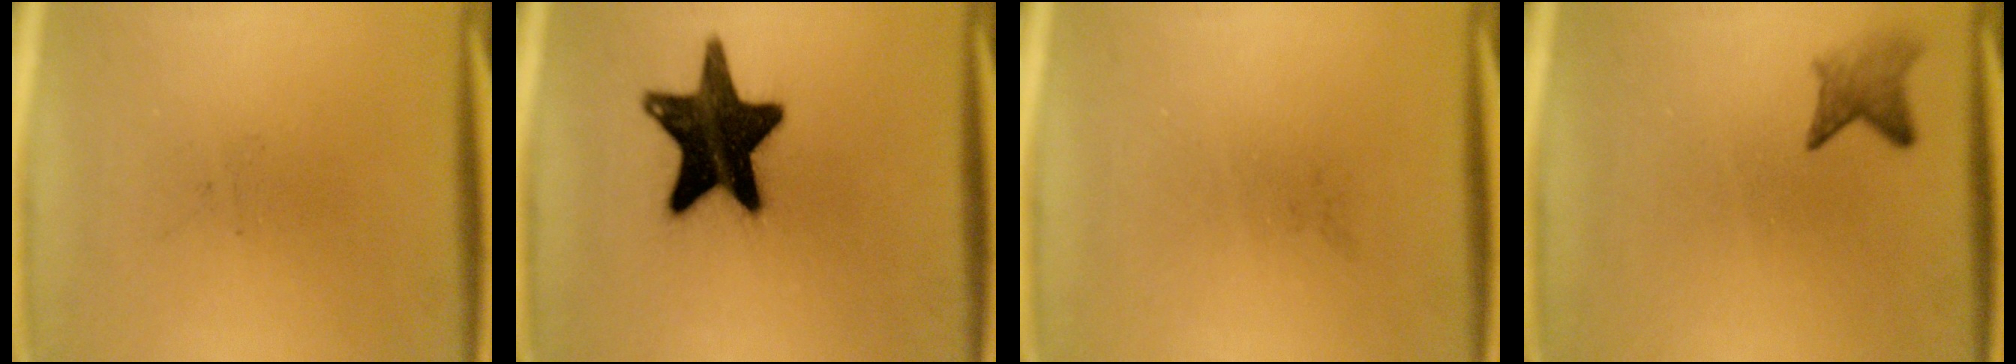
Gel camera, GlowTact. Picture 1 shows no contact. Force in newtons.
{"total": 18.1}
{"total": 0.0}
{"total": 2.4}